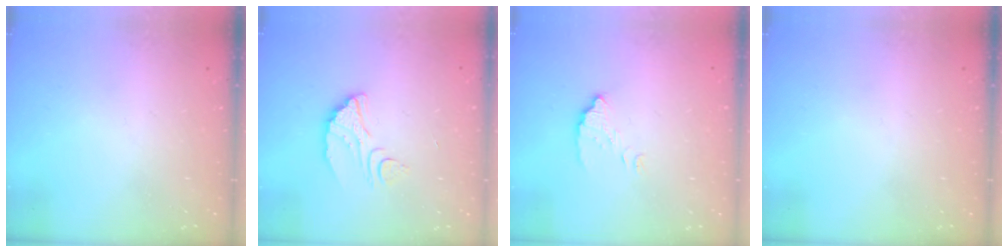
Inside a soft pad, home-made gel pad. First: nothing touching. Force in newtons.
{"total": 6.5, "press": 6.4, "slide": 0.6}
{"total": 3.8, "press": 3.8, "slide": 0.2}
{"total": 0.0}